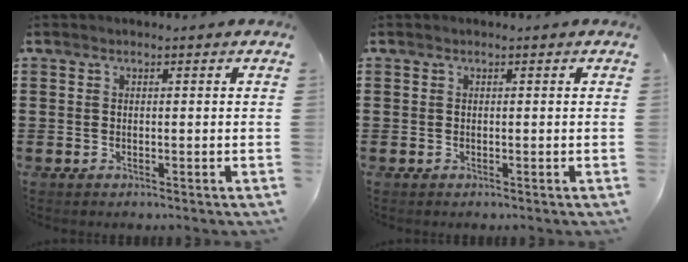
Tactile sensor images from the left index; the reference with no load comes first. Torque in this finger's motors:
{"motor_torque": [0.00, 0.00, 0.00, -0.01]}